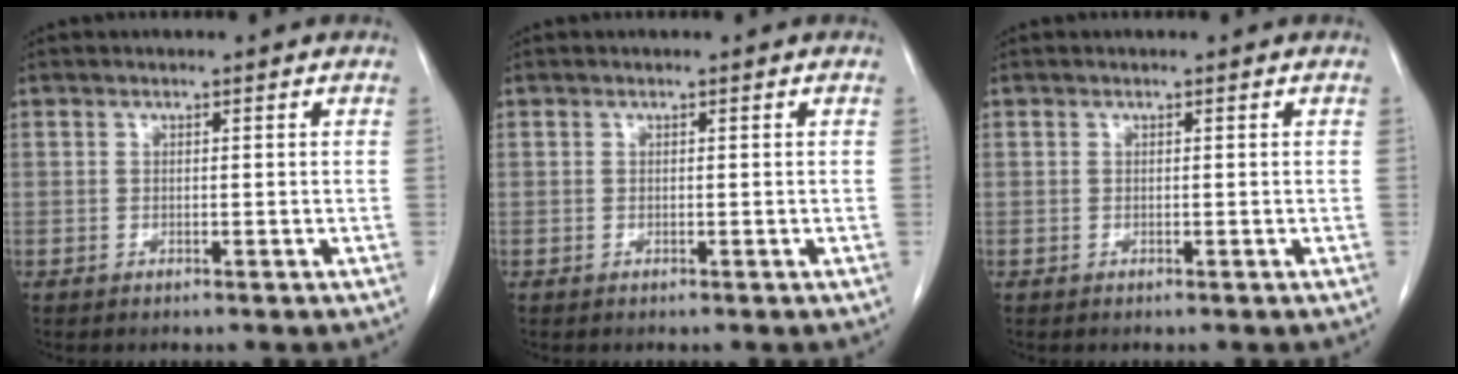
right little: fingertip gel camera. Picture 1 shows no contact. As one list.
[{"total": 0.0}, {"total": 0.0}]